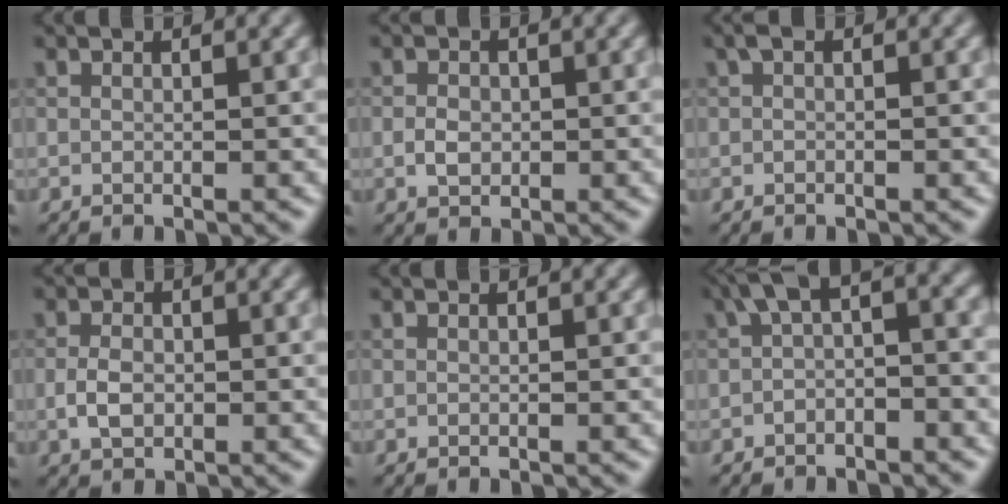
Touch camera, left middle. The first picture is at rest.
{"total": 1.7, "force": [-0.3, 1.3, 1.0], "torque": [-0.020, 0.000, -0.008]}
{"total": 0.8, "force": [0.1, 0.4, 0.7], "torque": [-0.013, 0.004, 0.002]}
{"total": 2.2, "force": [-0.4, 1.5, 1.6], "torque": [-0.034, 0.001, -0.010]}
{"total": 0.0}
{"total": 4.1, "force": [-0.2, 1.9, 3.6], "torque": [-0.050, 0.017, -0.015]}